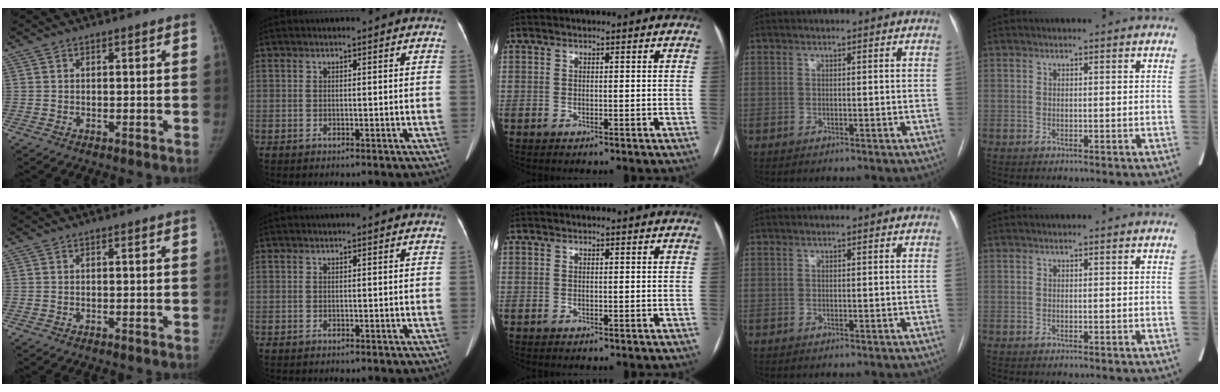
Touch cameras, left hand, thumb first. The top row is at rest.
{}